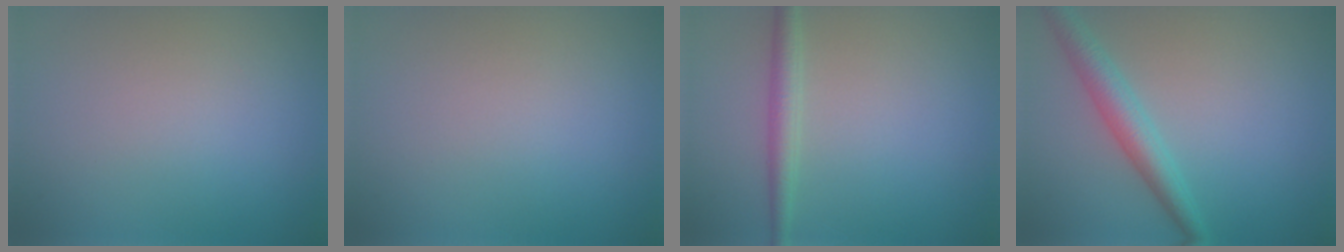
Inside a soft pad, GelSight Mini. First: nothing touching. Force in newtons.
{"total": 0.0}
{"total": 2.1, "press": 2.1, "slide": 0.0}
{"total": 3.3, "press": 3.3, "slide": 0.0}